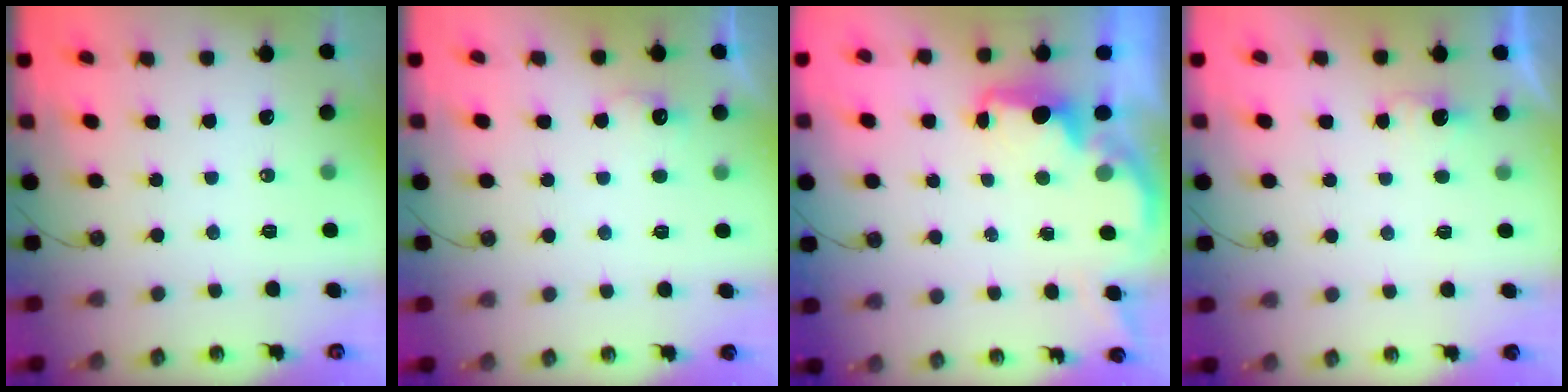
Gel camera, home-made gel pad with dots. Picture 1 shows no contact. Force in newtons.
{"total": 4.5, "press": 4.3, "slide": 1.0}
{"total": 2.1, "press": 2.0, "slide": 0.8}
{"total": 1.5, "press": 1.2, "slide": 0.8}